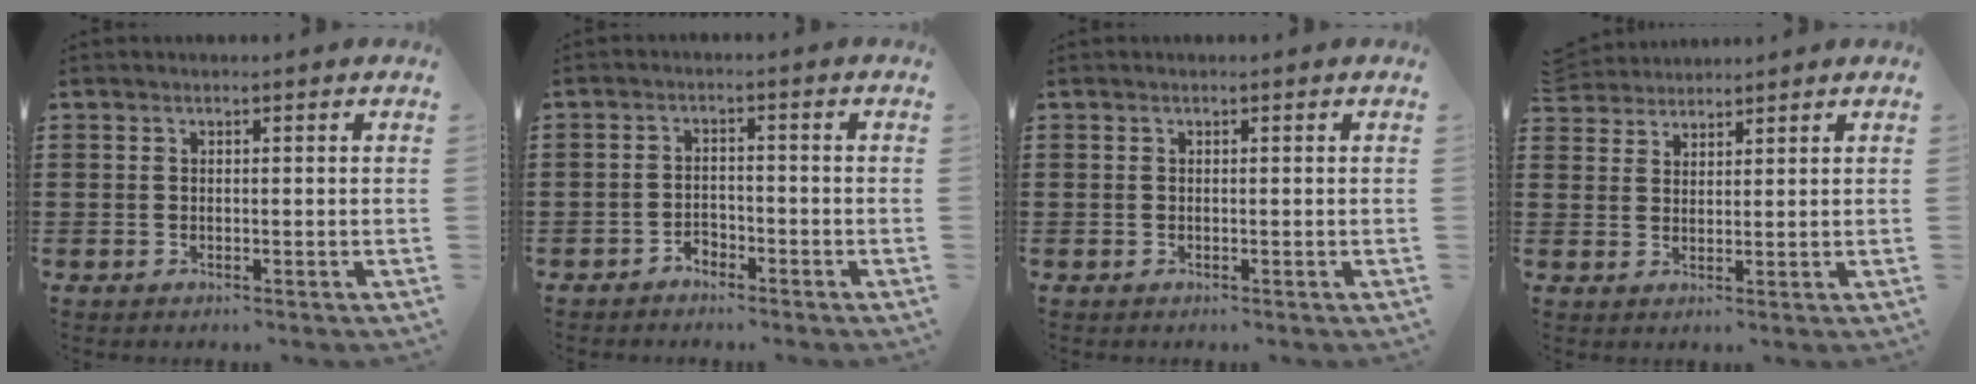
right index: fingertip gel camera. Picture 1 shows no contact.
{"total": 2.0, "force": [-1.9, 0.8, 0.1], "torque": [-0.009, 0.003, -0.041]}
{"total": 0.0}
{"total": 3.0, "force": [2.9, 0.5, -0.3], "torque": [-0.002, -0.002, 0.057]}